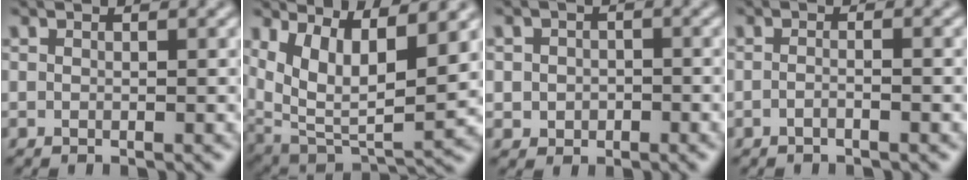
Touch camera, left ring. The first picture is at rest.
{"total": 9.2, "force": [3.9, 3.8, 7.4], "torque": [-0.140, -0.017, 0.079]}
{"total": 2.1, "force": [-0.4, 1.9, 0.8], "torque": [0.000, -0.005, -0.009]}
{"total": 1.1, "force": [-0.6, 0.3, 0.9], "torque": [-0.015, -0.001, -0.015]}